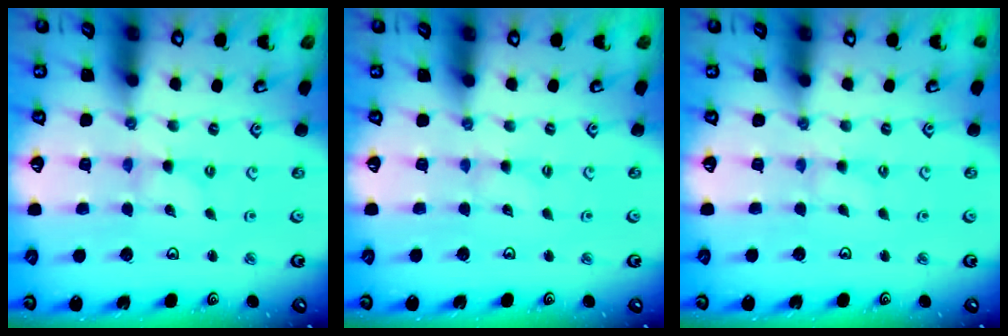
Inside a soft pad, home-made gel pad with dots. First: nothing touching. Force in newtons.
{"total": 0.0}
{"total": 1.2, "press": 1.2, "slide": 0.3}